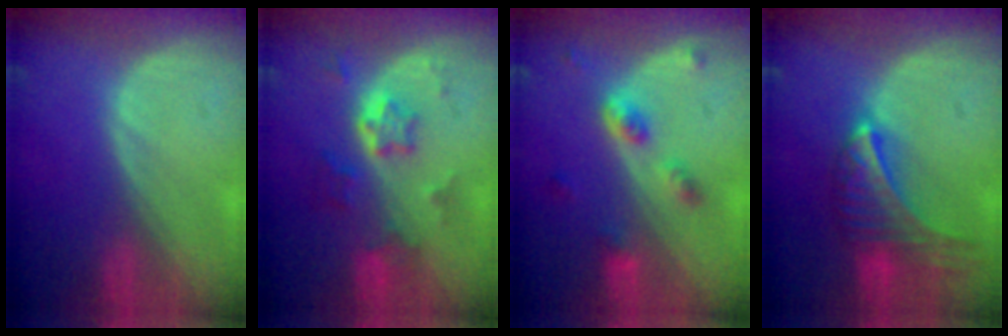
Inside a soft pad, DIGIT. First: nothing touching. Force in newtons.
{"total": 5.9, "press": 5.4, "slide": 2.5}
{"total": 4.6, "press": 4.4, "slide": 1.4}
{"total": 9.0, "press": 8.0, "slide": 4.2}